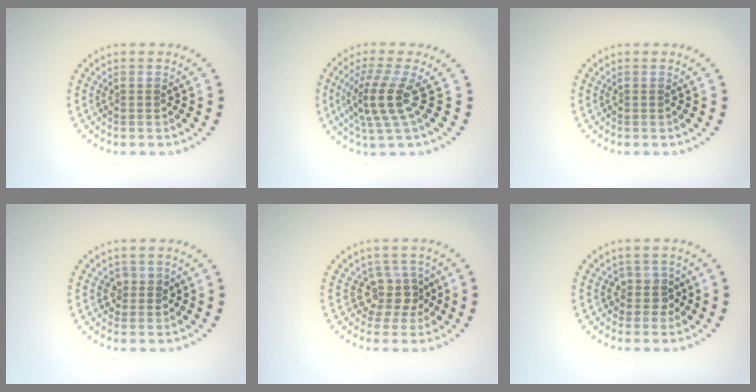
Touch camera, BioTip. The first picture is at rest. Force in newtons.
{"total": 3.8, "press": 2.7, "slide": 2.6}
{"total": 0.0}
{"total": 1.4, "press": 1.2, "slide": 0.6}
{"total": 2.8, "press": 2.2, "slide": 1.8}
{"total": 1.8, "press": 1.5, "slide": 1.0}